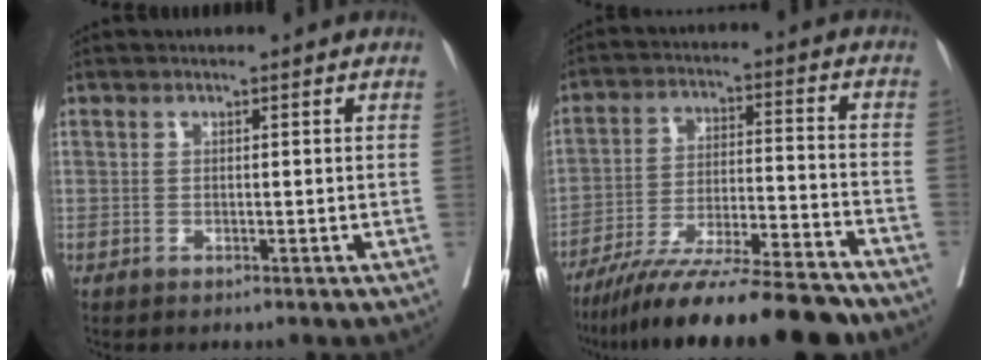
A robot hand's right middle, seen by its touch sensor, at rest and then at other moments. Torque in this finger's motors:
{"motor_torque": [1.06, -1.08, 0.38, 0.14]}